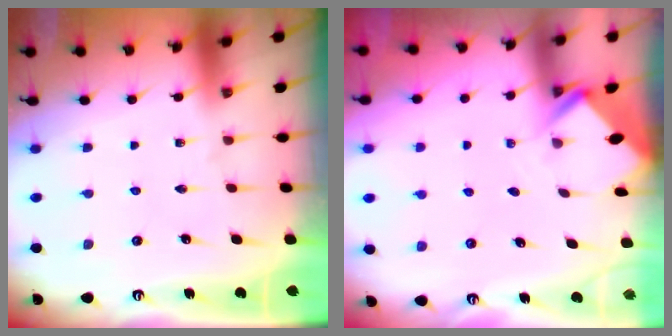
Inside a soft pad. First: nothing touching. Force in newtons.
{"total": 2.7, "press": 2.7, "slide": 0.2}